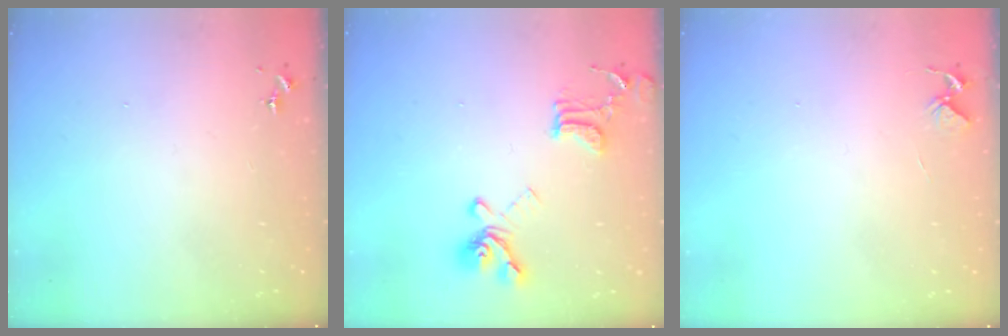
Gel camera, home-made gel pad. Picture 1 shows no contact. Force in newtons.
{"total": 16.5, "press": 16.4, "slide": 1.6}
{"total": 3.9, "press": 3.9, "slide": 0.3}